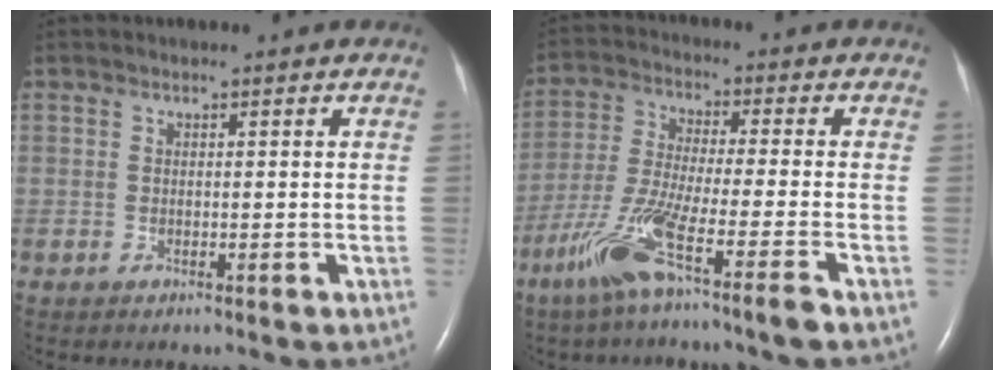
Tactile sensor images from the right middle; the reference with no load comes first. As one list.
[{"total": 10.5, "force": [-6.3, -0.8, 8.4], "torque": [-0.170, -0.028, -0.125]}]